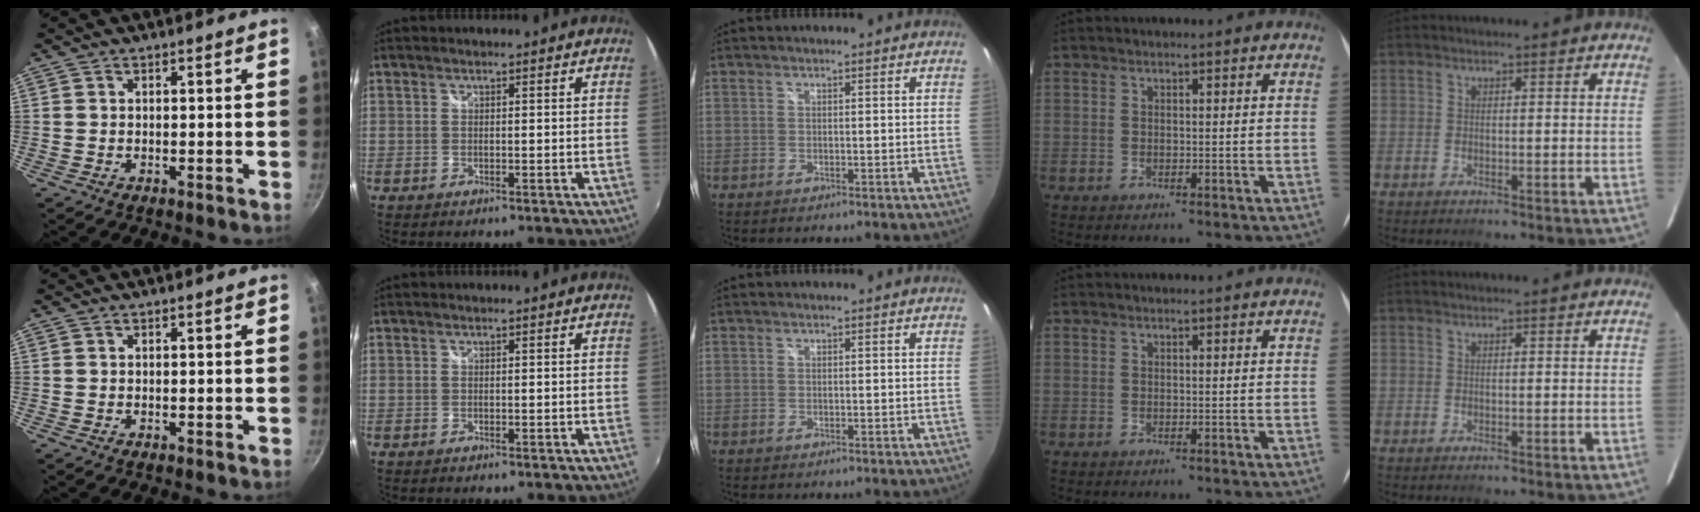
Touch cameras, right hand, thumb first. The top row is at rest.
{}